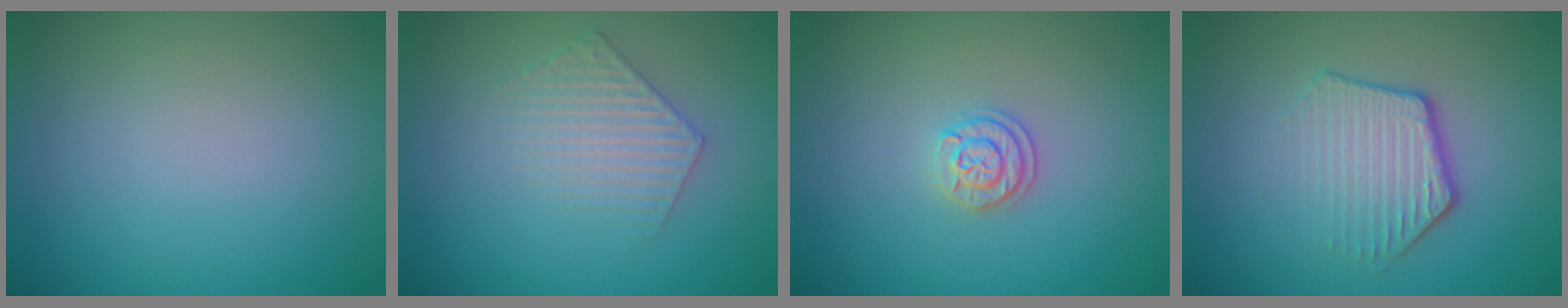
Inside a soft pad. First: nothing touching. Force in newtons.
{"total": 2.9, "press": 2.9, "slide": 0.5}
{"total": 2.0, "press": 1.9, "slide": 0.8}
{"total": 3.8, "press": 2.9, "slide": 2.5}